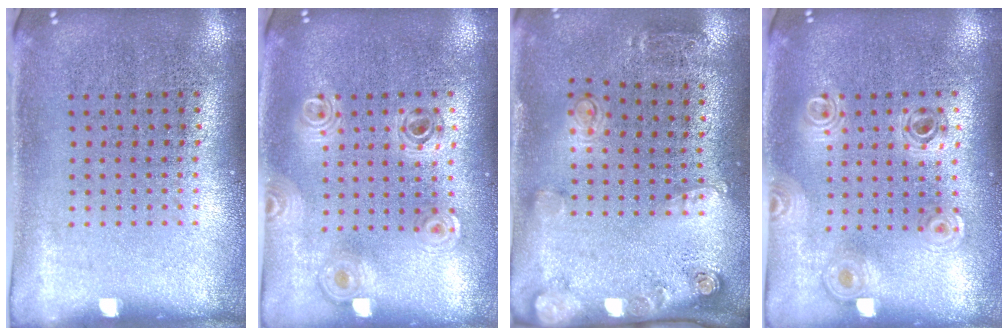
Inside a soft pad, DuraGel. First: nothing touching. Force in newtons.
{"total": 0.8, "press": 0.8, "slide": 0.2}
{"total": 2.1, "press": 1.3, "slide": 1.6}
{"total": 0.9, "press": 0.9, "slide": 0.1}